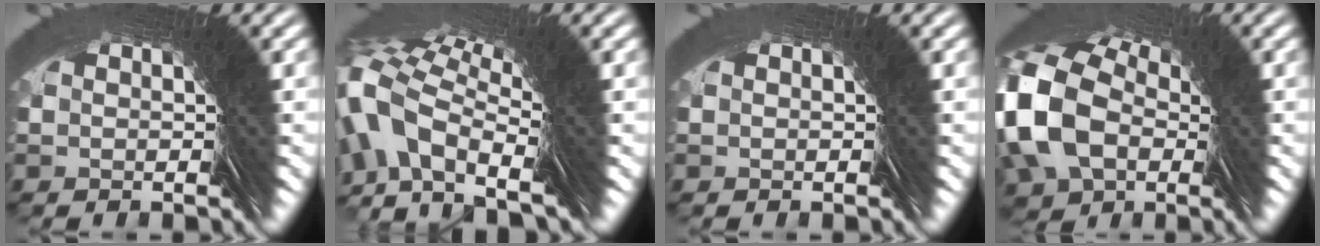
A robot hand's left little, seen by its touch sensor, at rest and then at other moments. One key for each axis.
{"total": 4.3, "fx": 1.4, "fy": 2.6, "fz": 3.1, "tx": -0.055, "ty": 0.019, "tz": -0.001}
{"total": 0.0}
{"total": 9.1, "fx": 2.1, "fy": 7.3, "fz": 5.0, "tx": -0.081, "ty": 0.013, "tz": 0.018}